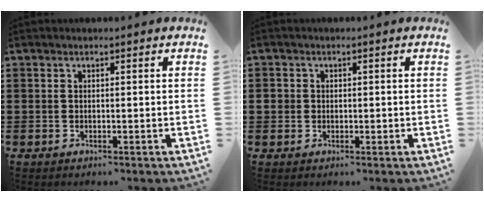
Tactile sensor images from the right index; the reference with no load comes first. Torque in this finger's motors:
{"motor_torque": [0.32, 0.34, 0.03, 0.00]}